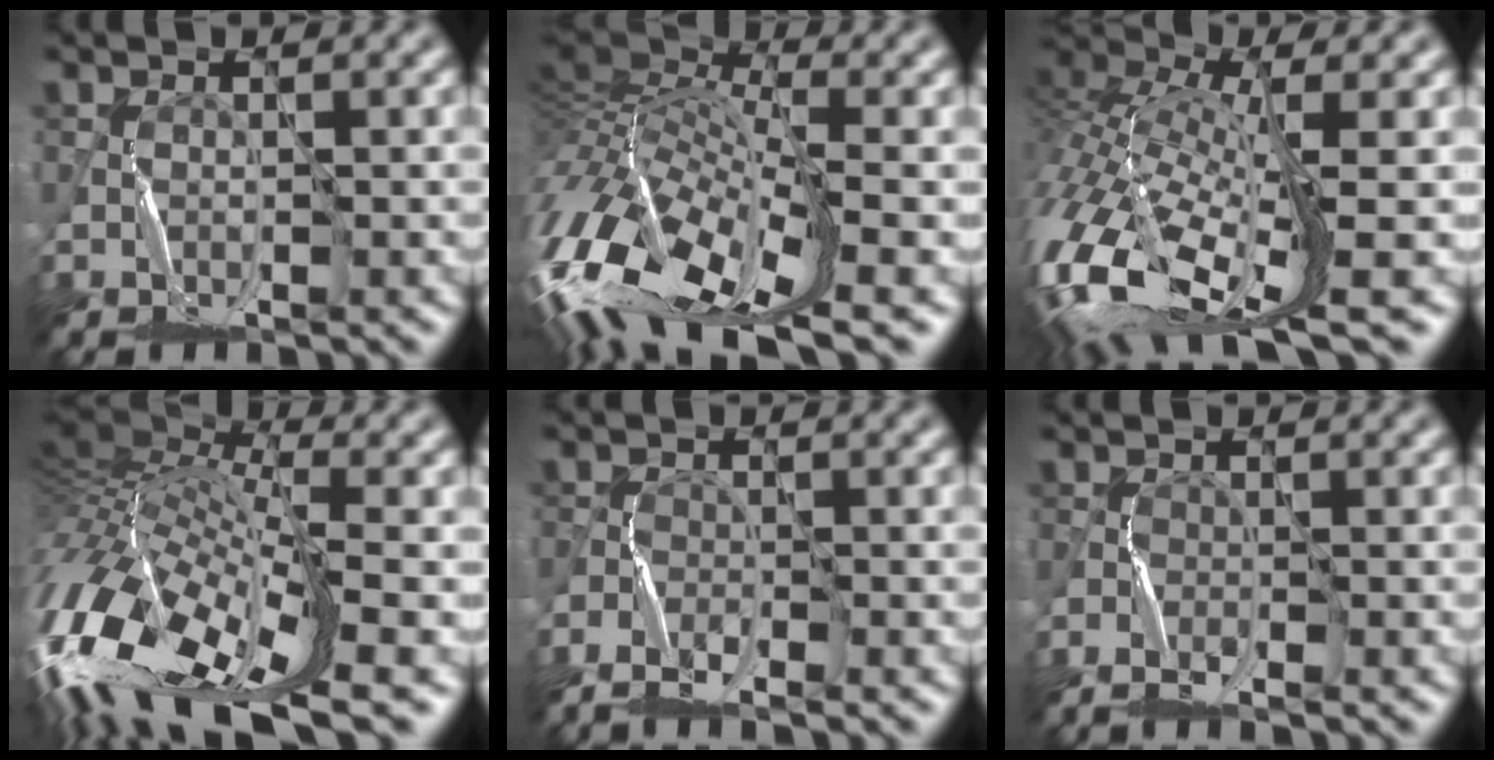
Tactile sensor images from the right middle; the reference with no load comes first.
{"total": 14.2, "force": [-6.1, 6.8, 10.9], "torque": [-0.257, 0.006, -0.115]}
{"total": 13.6, "force": [-4.6, 6.4, 11.0], "torque": [-0.270, -0.003, -0.085]}
{"total": 15.4, "force": [-6.7, 6.6, 12.2], "torque": [-0.278, 0.014, -0.122]}
{"total": 3.5, "force": [-2.9, 0.9, 1.7], "torque": [-0.035, -0.015, -0.065]}
{"total": 1.9, "force": [-1.7, 0.3, 0.7], "torque": [-0.018, -0.009, -0.041]}